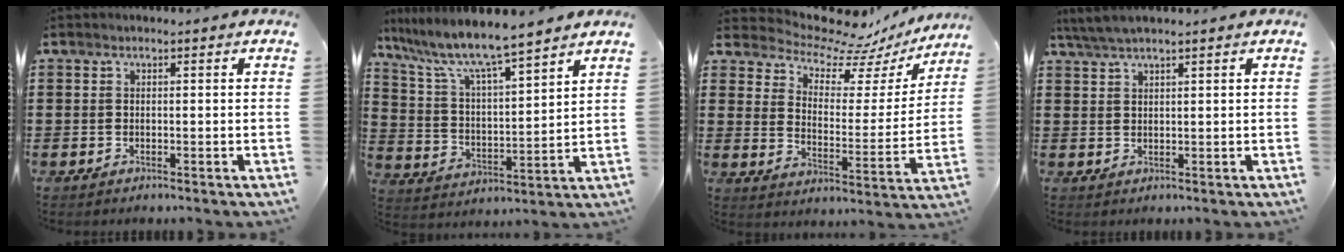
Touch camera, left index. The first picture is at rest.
{"total": 7.7, "force": [6.8, 0.3, 3.7], "torque": [-0.102, -0.041, 0.111]}
{"total": 8.2, "force": [7.5, 2.6, 2.2], "torque": [-0.062, -0.065, 0.124]}
{"total": 3.0, "force": [2.5, 0.1, 1.7], "torque": [-0.038, 0.001, 0.048]}